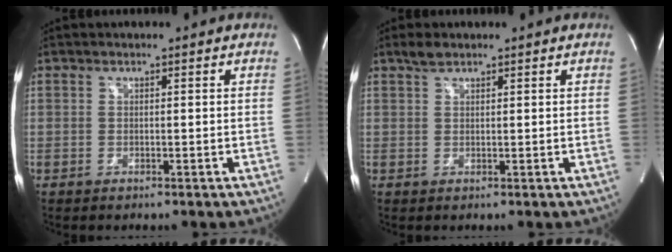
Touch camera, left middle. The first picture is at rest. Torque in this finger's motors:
{"motor_torque": [0.20, 0.13, -0.06, 0.00]}